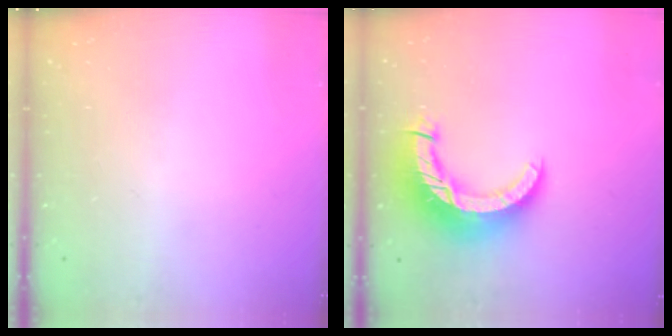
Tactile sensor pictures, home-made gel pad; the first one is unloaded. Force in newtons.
{"total": 13.7, "press": 13.7, "slide": 1.3}